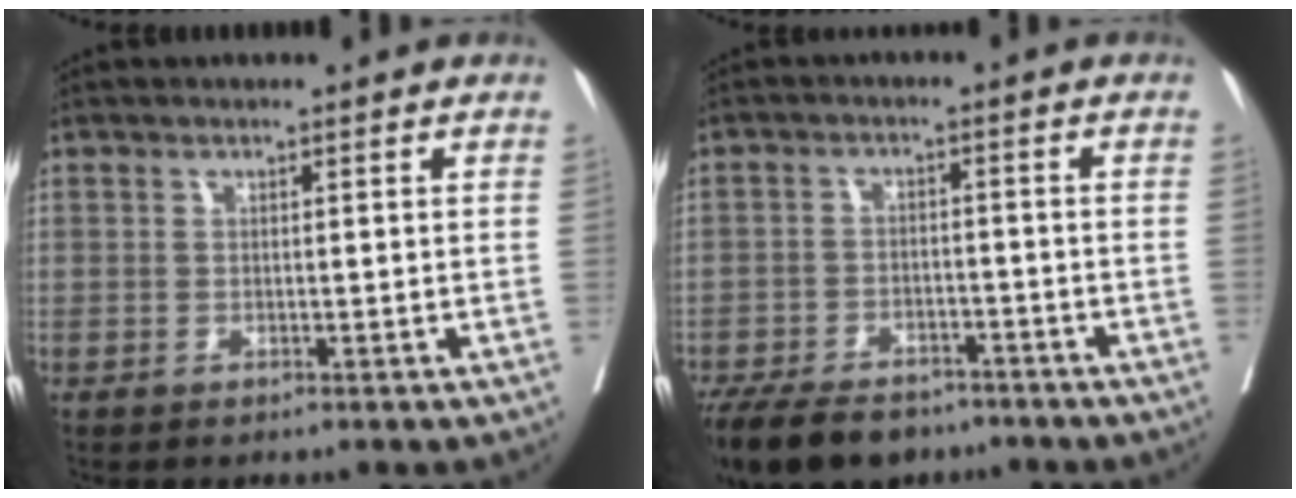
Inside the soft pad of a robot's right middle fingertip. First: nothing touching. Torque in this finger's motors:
{"motor_torque": [0.89, -0.86, 0.21, 0.10]}